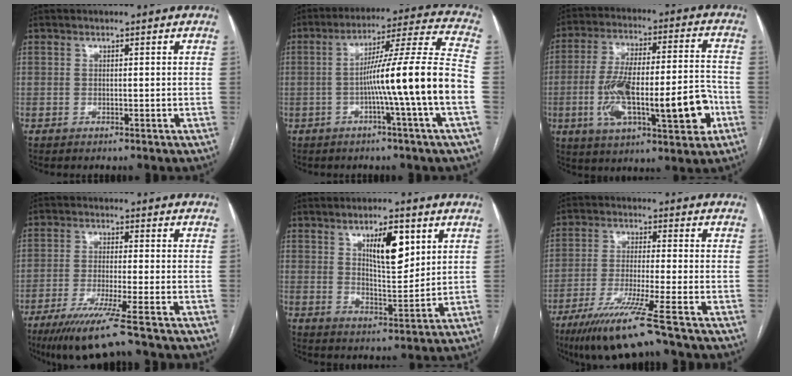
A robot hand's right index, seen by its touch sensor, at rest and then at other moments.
{"total": 15.5, "force": [-3.6, -2.4, 14.9], "torque": [-0.227, 0.009, -0.066]}
{"total": 19.0, "force": [-5.1, 4.8, 17.7], "torque": [-0.291, 0.022, -0.070]}
{"total": 9.5, "force": [-6.9, -1.3, 6.4], "torque": [-0.105, -0.030, -0.118]}
{"total": 8.7, "force": [3.9, 2.7, 7.3], "torque": [-0.122, 0.000, 0.068]}
{"total": 10.8, "force": [-7.5, -1.4, 7.6], "torque": [-0.138, -0.036, -0.133]}